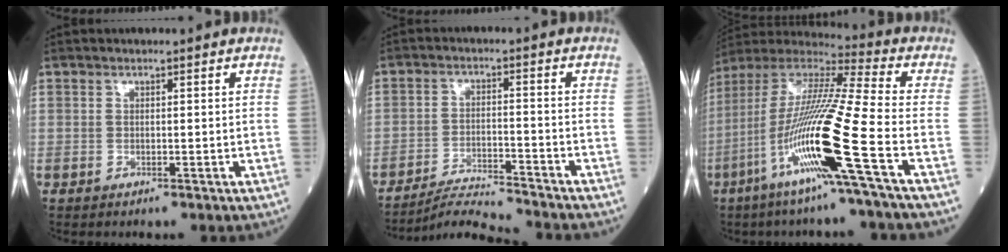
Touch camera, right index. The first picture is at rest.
{"total": 8.4, "force": [-8.2, -1.4, 1.3], "torque": [-0.018, -0.013, -0.145]}
{"total": 19.4, "force": [-7.2, -1.3, 18.0], "torque": [-0.372, -0.025, -0.150]}